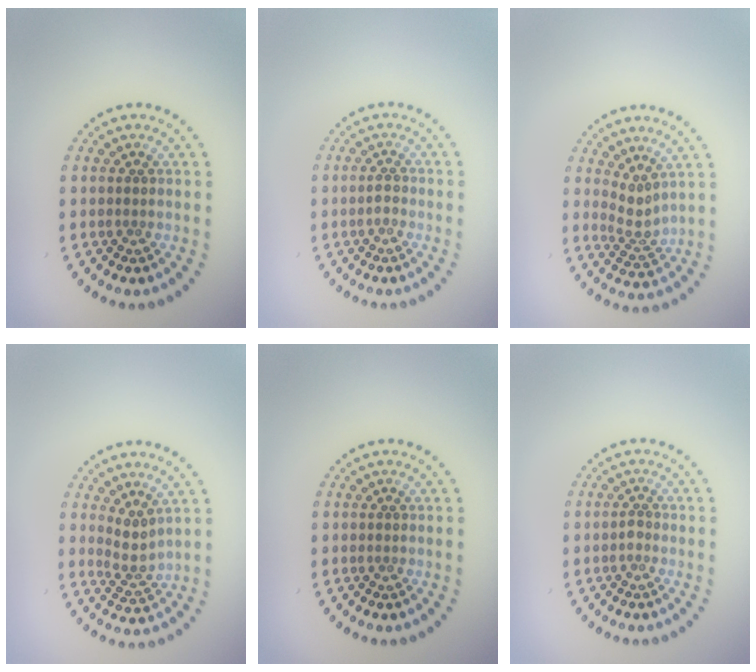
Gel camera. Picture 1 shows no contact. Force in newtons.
{"total": 0.9, "press": 0.9, "slide": 0.2}
{"total": 2.3, "press": 1.5, "slide": 1.7}
{"total": 2.1, "press": 1.6, "slide": 1.4}
{"total": 0.0}
{"total": 0.5, "press": 0.4, "slide": 0.3}